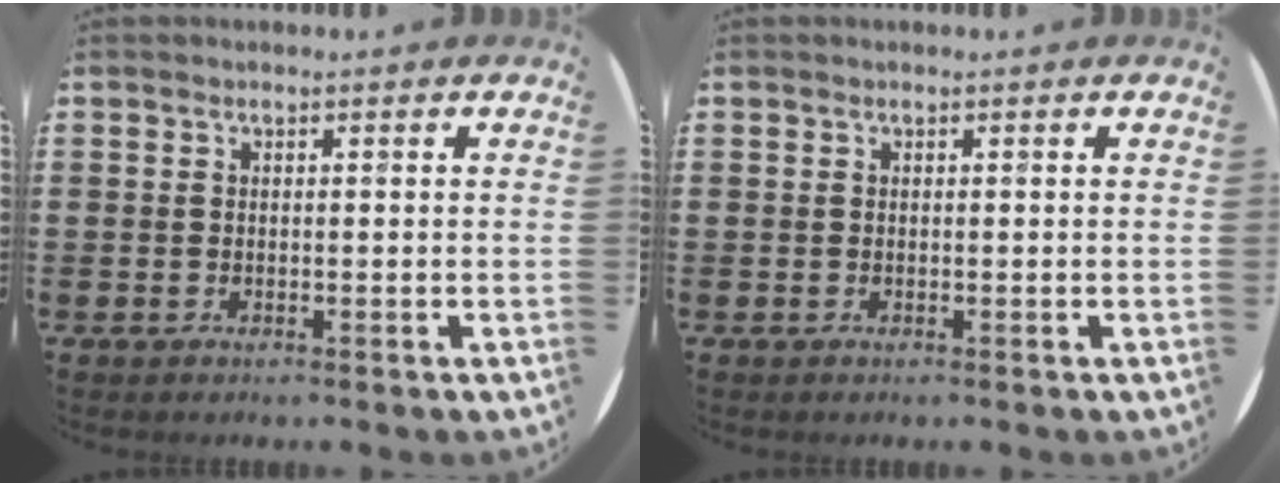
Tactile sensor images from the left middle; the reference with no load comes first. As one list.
[{"total": 0.0}]